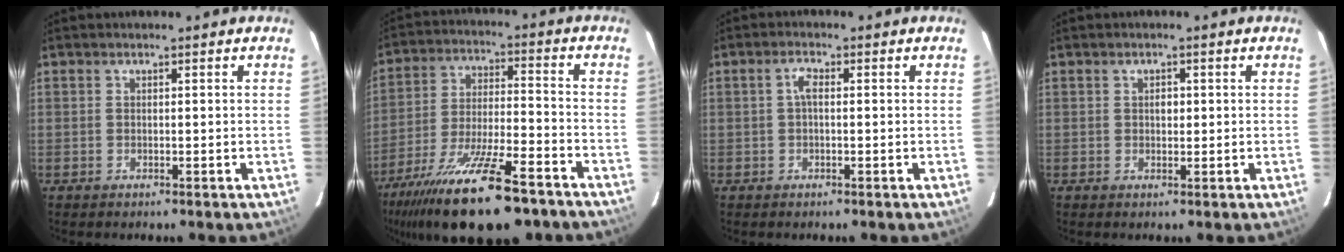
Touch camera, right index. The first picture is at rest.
{"total": 22.5, "force": [-16.7, 5.6, 14.0], "torque": [-0.274, -0.052, -0.271]}
{"total": 2.0, "force": [0.1, 0.8, 1.8], "torque": [-0.038, 0.008, 0.001]}
{"total": 1.4, "force": [0.2, 1.1, 0.8], "torque": [-0.012, 0.005, 0.003]}